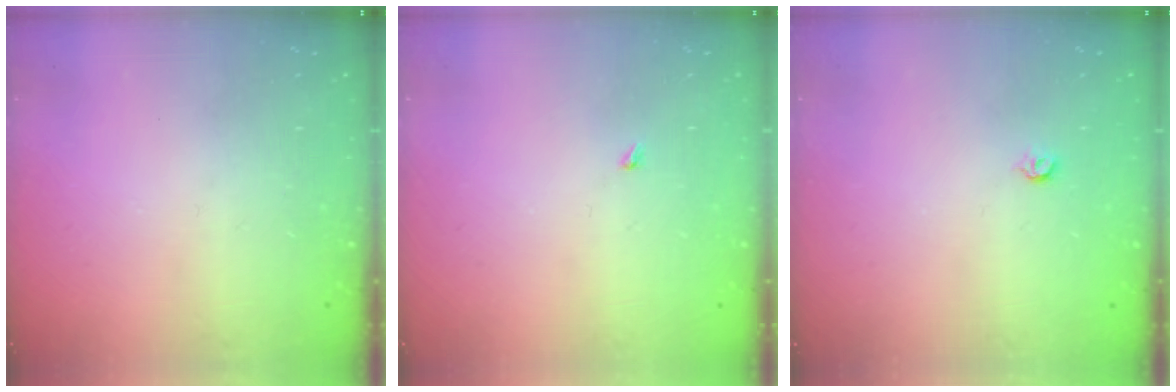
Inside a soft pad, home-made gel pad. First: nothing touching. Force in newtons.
{"total": 1.9, "press": 1.9, "slide": 0.3}
{"total": 3.6, "press": 3.6, "slide": 0.7}